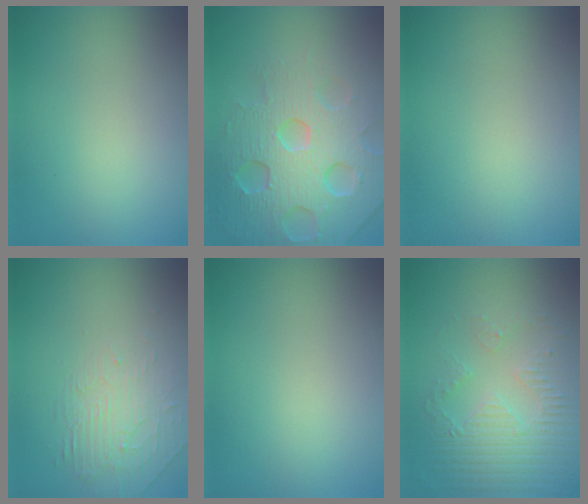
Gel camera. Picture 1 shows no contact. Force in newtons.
{"total": 7.3, "press": 7.1, "slide": 1.7}
{"total": 0.0}
{"total": 2.1, "press": 1.2, "slide": 1.7}
{"total": 0.0}
{"total": 5.2, "press": 3.3, "slide": 3.9}